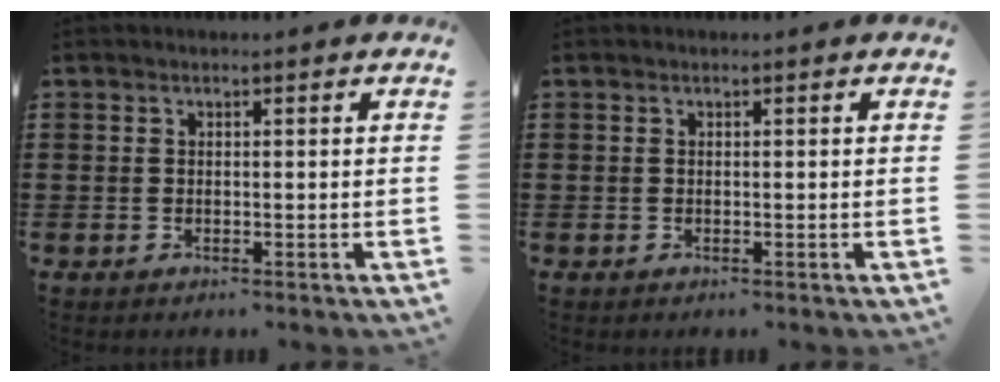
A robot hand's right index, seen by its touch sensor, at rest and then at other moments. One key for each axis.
{"total": 0.0}